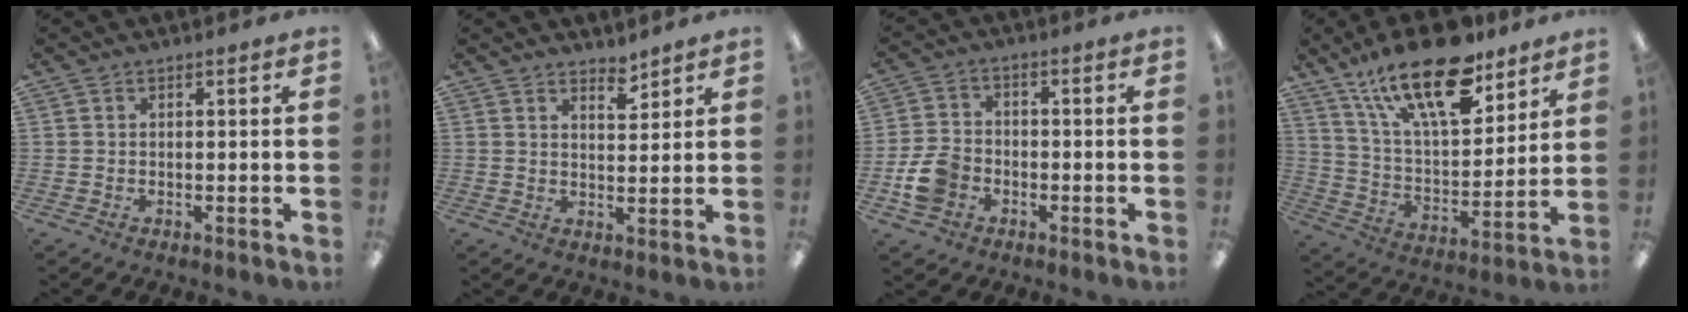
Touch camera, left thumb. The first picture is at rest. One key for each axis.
{"total": 3.7, "fx": 3.4, "fy": 1.1, "fz": 1.0, "tx": -0.003, "ty": -0.027, "tz": 0.058}
{"total": 7.8, "fx": -2.9, "fy": 5.8, "fz": 4.2, "tx": -0.091, "ty": 0.017, "tz": -0.052}
{"total": 22.8, "fx": 15.1, "fy": 9.1, "fz": 14.4, "tx": -0.253, "ty": -0.081, "tz": 0.260}